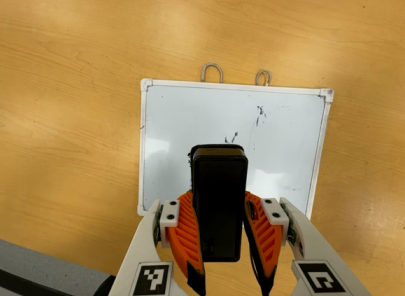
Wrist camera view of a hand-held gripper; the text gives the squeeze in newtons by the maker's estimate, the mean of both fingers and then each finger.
{"total": 10.3, "left": 8.9, "right": 11.6}